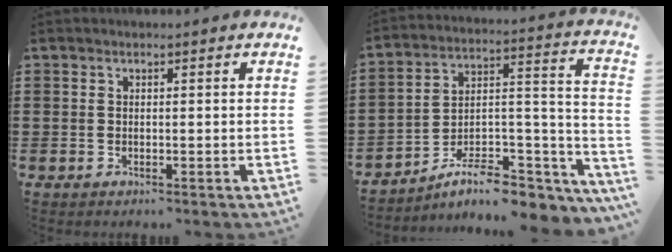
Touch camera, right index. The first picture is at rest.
{"total": 7.8, "force": [-5.6, 3.4, 4.3], "torque": [-0.070, 0.005, -0.102]}